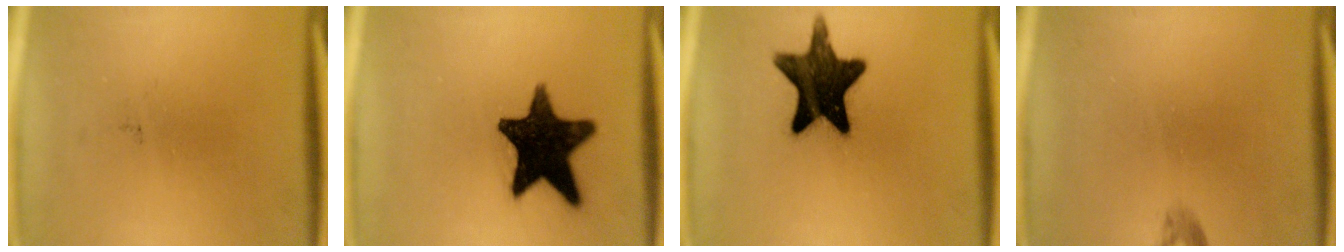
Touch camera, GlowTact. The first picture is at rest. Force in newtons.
{"total": 16.5}
{"total": 15.6}
{"total": 0.9}